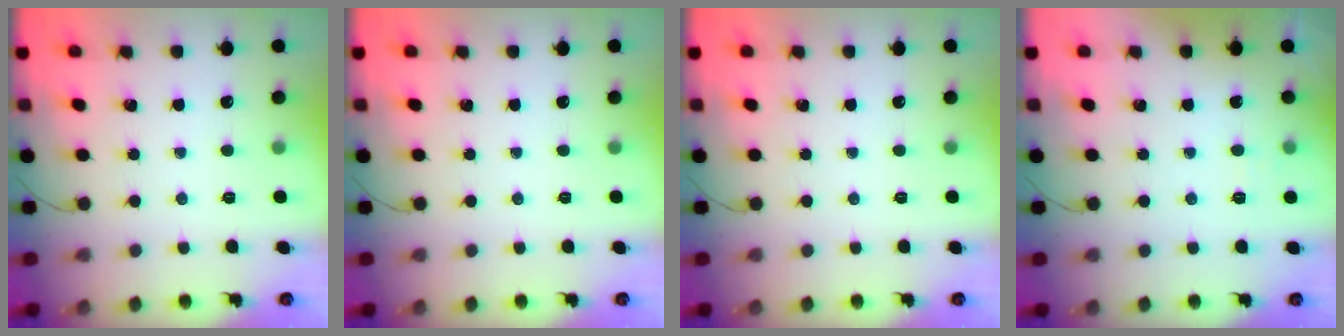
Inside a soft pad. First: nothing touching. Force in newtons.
{"total": 0.0}
{"total": 0.0}
{"total": 4.1, "press": 3.9, "slide": 1.0}